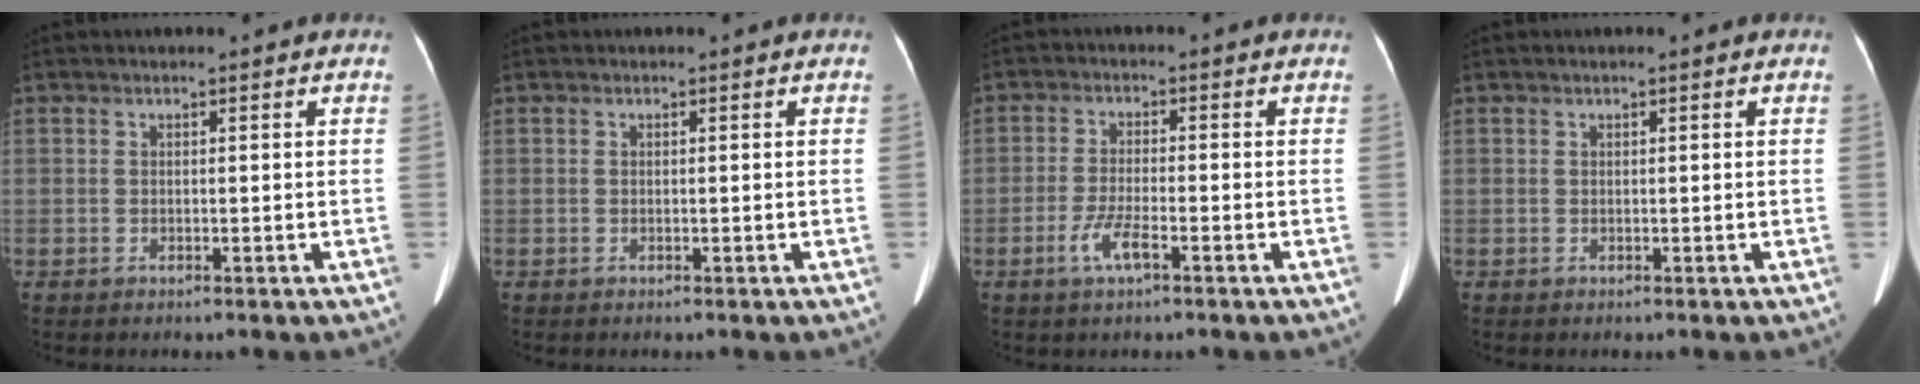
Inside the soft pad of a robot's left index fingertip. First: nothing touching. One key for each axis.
{"total": 0.0}
{"total": 4.2, "fx": -2.3, "fy": 0.6, "fz": 3.4, "tx": -0.078, "ty": -0.006, "tz": -0.043}
{"total": 0.0}